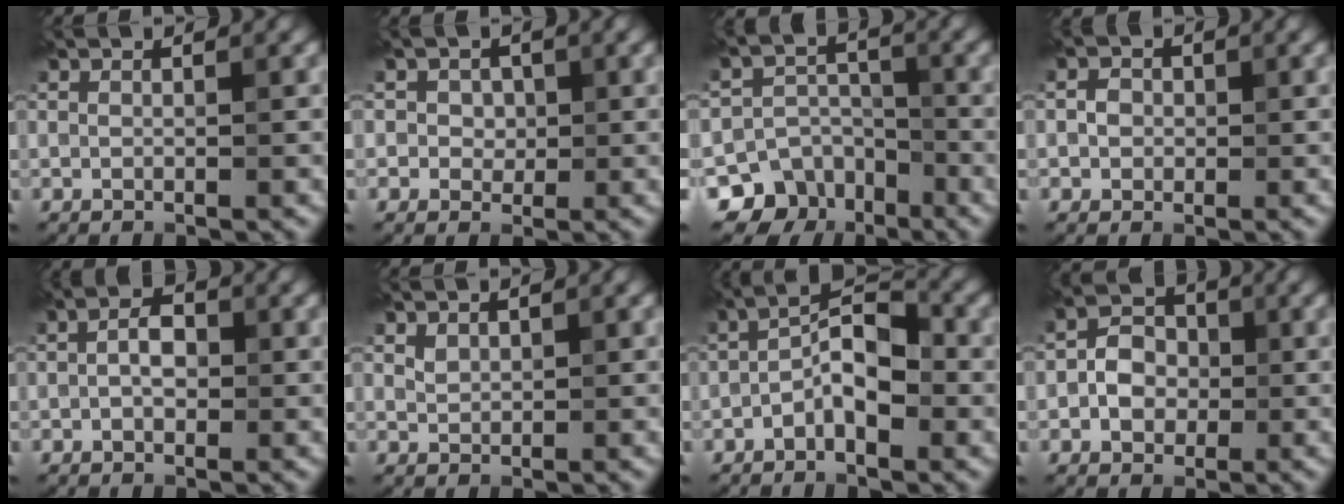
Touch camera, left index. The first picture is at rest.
{"total": 1.9, "force": [0.5, 1.7, 0.7], "torque": [-0.005, 0.004, -0.002]}
{"total": 10.1, "force": [-6.1, 7.9, 1.8], "torque": [-0.009, -0.027, -0.111]}
{"total": 1.5, "force": [-0.1, 1.4, 0.6], "torque": [-0.005, -0.001, -0.007]}
{"total": 2.3, "force": [-0.1, 1.5, 1.8], "torque": [-0.030, 0.005, -0.009]}
{"total": 1.1, "force": [0.8, 0.6, 0.3], "torque": [-0.007, -0.001, 0.020]}
{"total": 4.3, "force": [-1.5, 1.8, 3.6], "torque": [-0.063, 0.016, -0.037]}
{"total": 3.4, "force": [-0.5, 2.7, 1.9], "torque": [-0.026, 0.006, -0.017]}